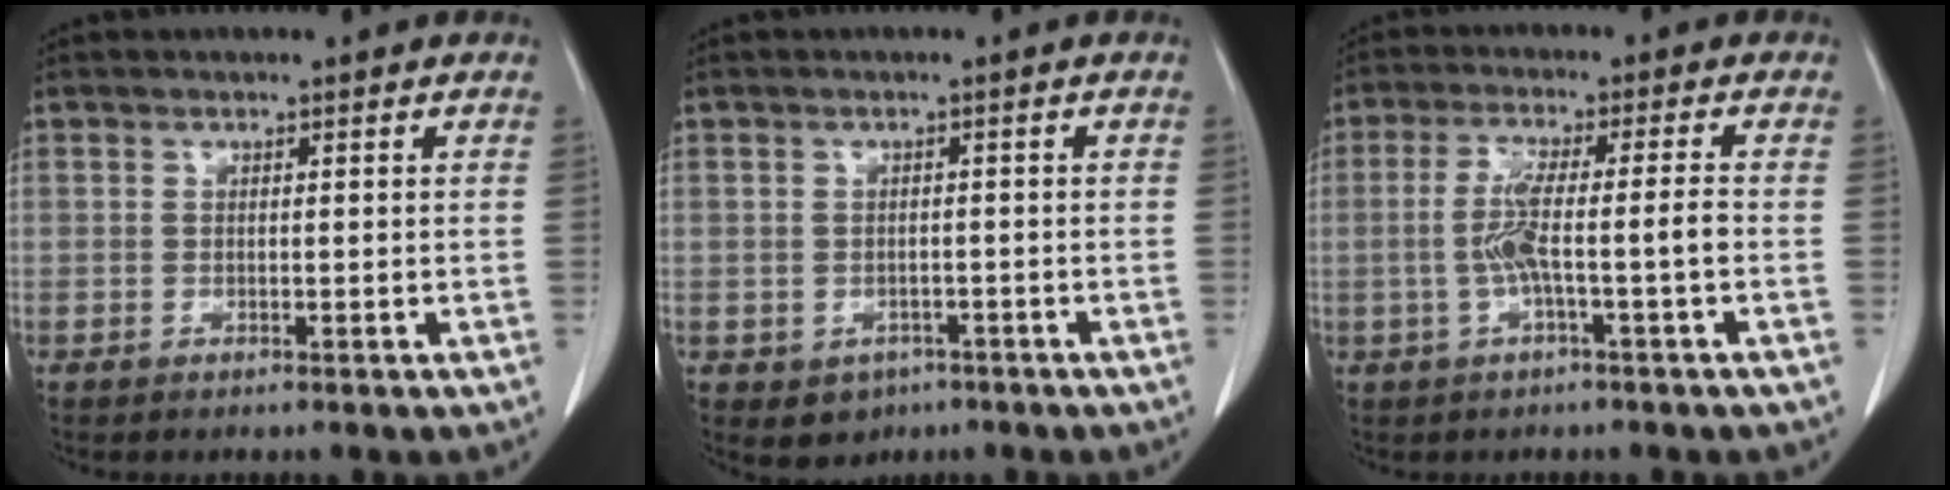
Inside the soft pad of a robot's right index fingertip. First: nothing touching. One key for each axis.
{"total": 3.6, "fx": -1.7, "fy": 3.0, "fz": 1.0, "tx": -0.010, "ty": 0.005, "tz": -0.014}
{"total": 6.2, "fx": -1.4, "fy": -0.2, "fz": 6.0, "tx": -0.122, "ty": 0.012, "tz": -0.023}